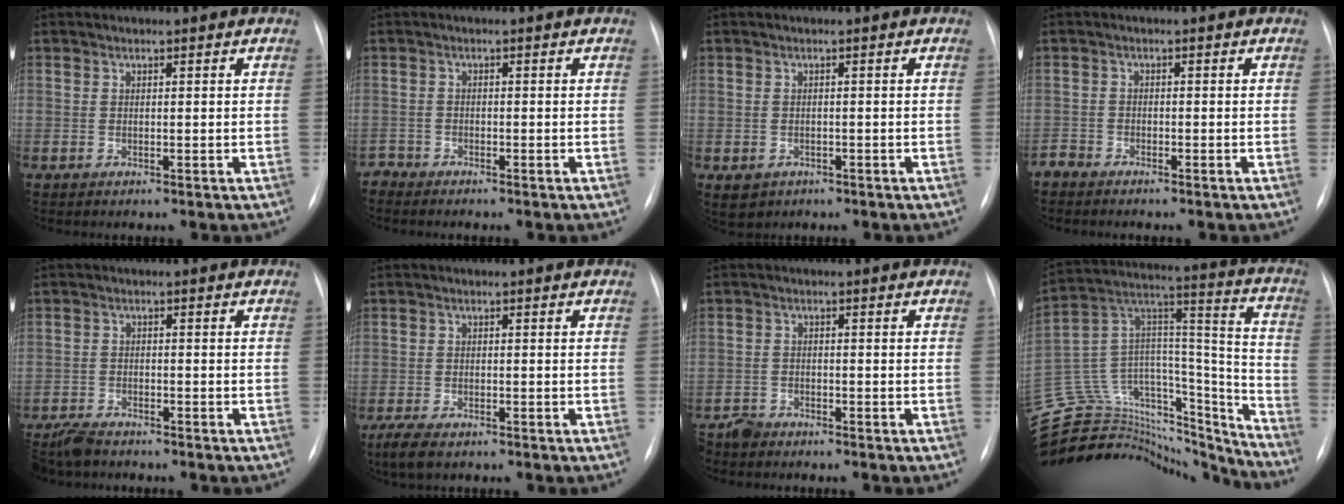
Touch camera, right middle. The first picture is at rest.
{"total": 1.7, "force": [-1.6, 0.1, -0.5], "torque": [0.013, -0.005, -0.033]}
{"total": 3.1, "force": [-1.6, 2.5, 0.8], "torque": [-0.009, 0.000, -0.017]}
{"total": 2.0, "force": [-1.9, 0.3, 0.0], "torque": [0.002, -0.005, -0.037]}
{"total": 5.0, "force": [-4.6, 1.4, 1.4], "torque": [-0.024, -0.015, -0.081]}
{"total": 4.1, "force": [-3.0, 1.4, 2.4], "torque": [-0.052, -0.011, -0.049]}
{"total": 2.7, "force": [-2.5, 1.0, 0.0], "torque": [-0.005, -0.003, -0.045]}
{"total": 35.5, "force": [-32.9, 8.7, 9.9], "torque": [-0.174, 0.025, -0.489]}